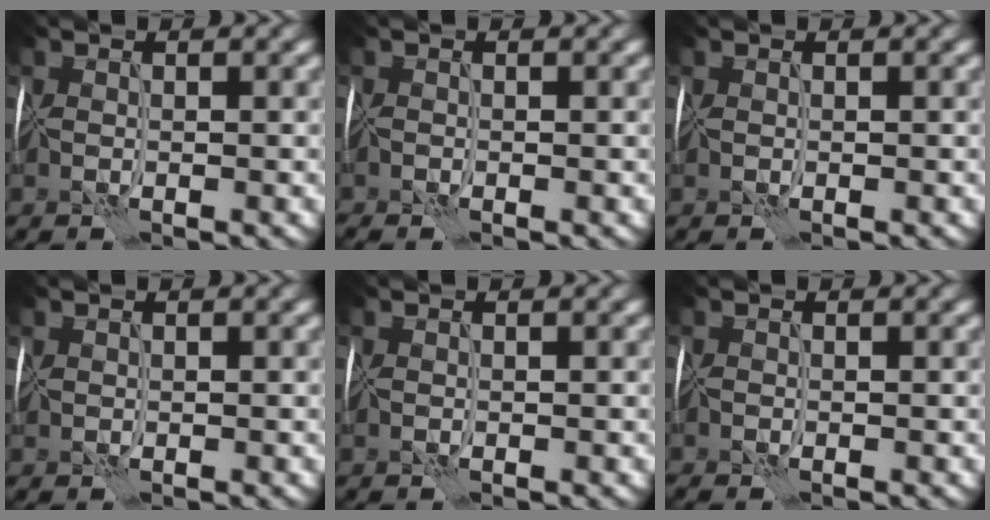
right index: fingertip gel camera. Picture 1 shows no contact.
{"total": 1.0, "force": [-1.0, 0.0, 0.1], "torque": [-0.004, -0.004, -0.018]}
{"total": 0.0}
{"total": 0.6, "force": [0.6, 0.2, 0.0], "torque": [0.000, 0.004, 0.009]}
{"total": 0.0}
{"total": 0.8, "force": [-0.7, 0.1, 0.3], "torque": [-0.005, -0.004, -0.011]}